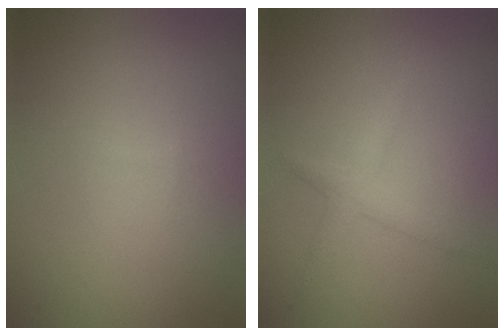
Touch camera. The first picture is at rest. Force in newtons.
{"total": 1.8, "press": 1.8, "slide": 0.1}